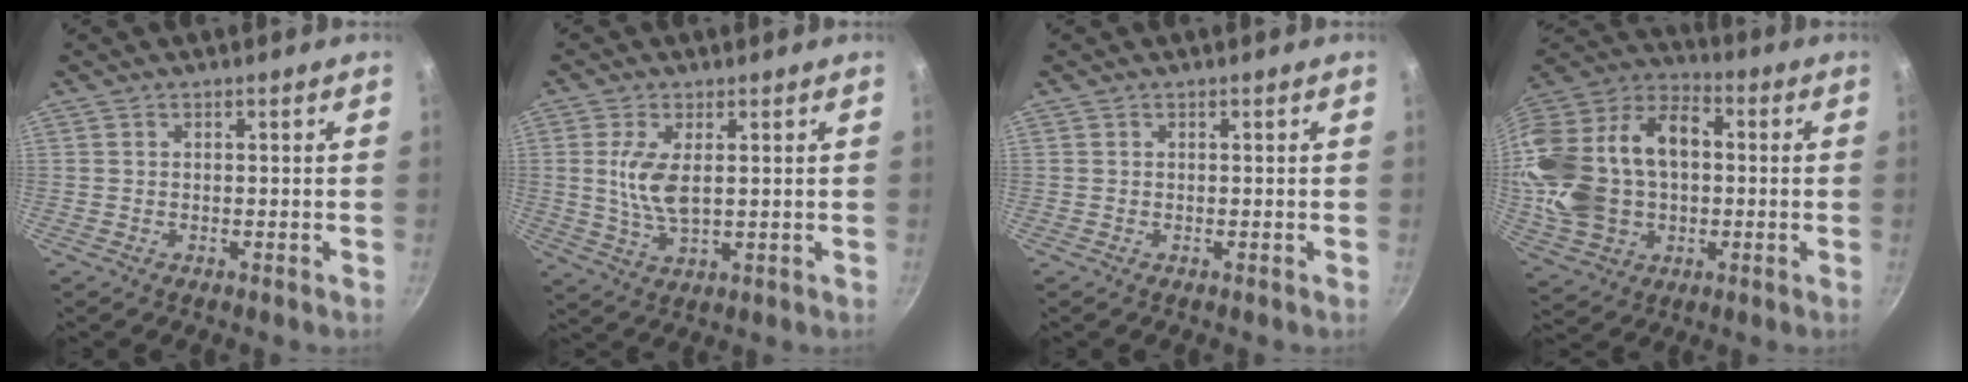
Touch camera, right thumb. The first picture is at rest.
{"total": 7.3, "force": [1.2, 3.2, 6.4], "torque": [-0.128, -0.006, 0.027]}
{"total": 0.0}
{"total": 25.9, "force": [0.9, 18.0, 18.7], "torque": [-0.368, 0.047, 0.021]}